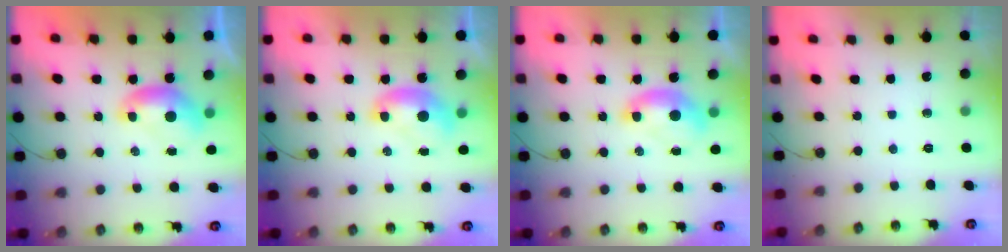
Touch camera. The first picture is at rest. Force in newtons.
{"total": 1.2, "press": 1.2, "slide": 0.0}
{"total": 1.3, "press": 1.2, "slide": 0.5}
{"total": 0.0}